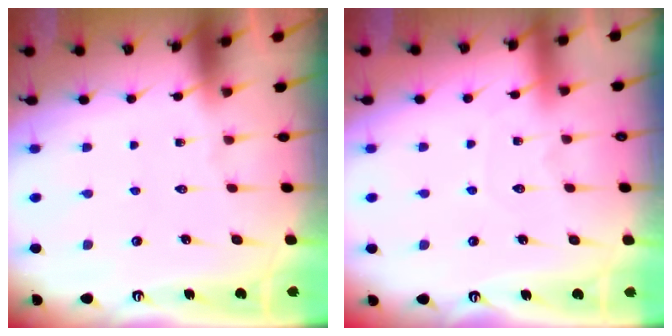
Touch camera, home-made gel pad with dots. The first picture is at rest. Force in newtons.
{"total": 4.4, "press": 4.4, "slide": 0.5}